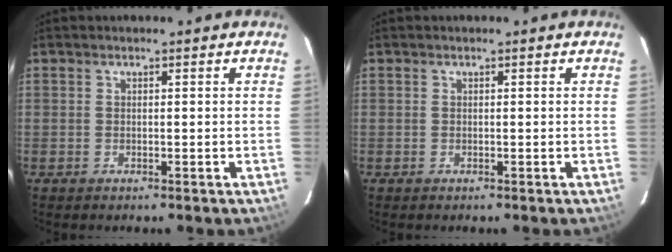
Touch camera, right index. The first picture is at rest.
{"total": 0.0}